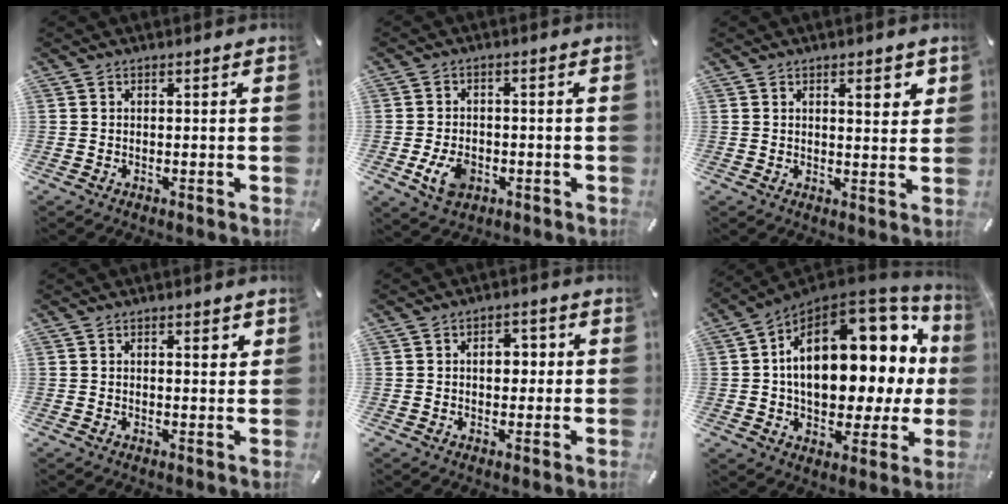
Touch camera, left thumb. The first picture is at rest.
{"total": 6.1, "force": [-2.1, 4.3, 3.8], "torque": [-0.077, 0.003, -0.040]}
{"total": 4.6, "force": [2.3, 1.7, 3.6], "torque": [-0.042, -0.009, 0.032]}
{"total": 2.1, "force": [1.1, 1.0, 1.4], "torque": [-0.012, -0.004, 0.016]}
{"total": 5.0, "force": [0.3, 3.4, 3.7], "torque": [-0.041, -0.002, -0.006]}
{"total": 23.9, "force": [4.9, 13.6, 19.0], "torque": [-0.298, -0.041, 0.085]}